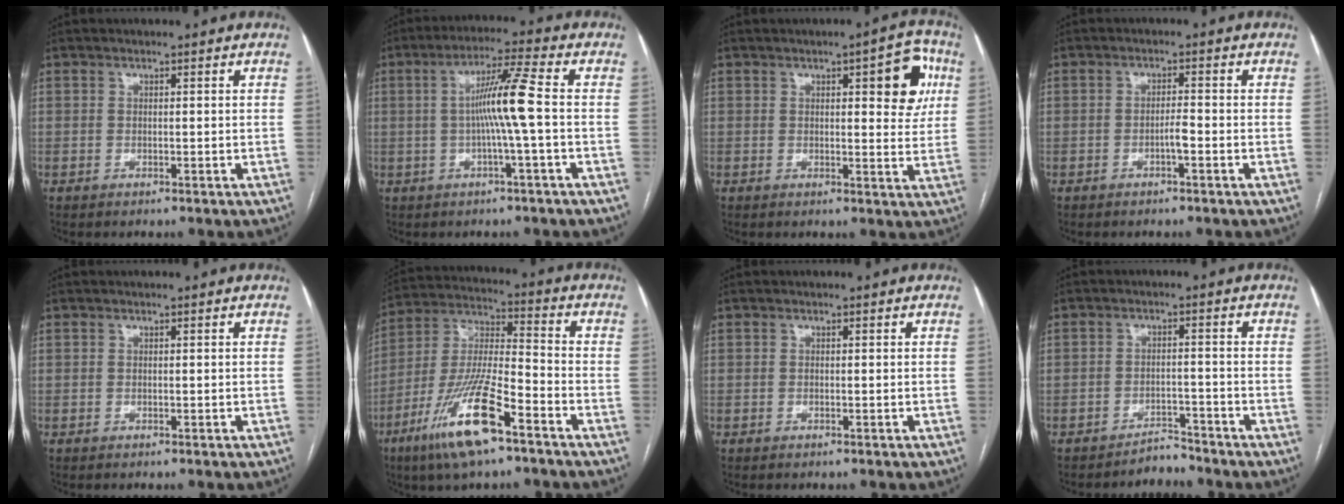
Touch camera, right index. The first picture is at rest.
{"total": 7.9, "force": [-0.4, -1.2, 7.8], "torque": [-0.144, 0.011, -0.008]}
{"total": 8.2, "force": [2.9, 2.4, 7.3], "torque": [-0.080, 0.011, 0.031]}
{"total": 2.0, "force": [-0.9, 0.2, 1.8], "torque": [-0.029, 0.001, -0.017]}
{"total": 0.0}
{"total": 15.5, "force": [-8.8, 2.3, 12.6], "torque": [-0.256, -0.023, -0.162]}
{"total": 0.0}
{"total": 2.9, "force": [-2.7, 0.8, -0.5], "torque": [0.014, -0.002, -0.042]}